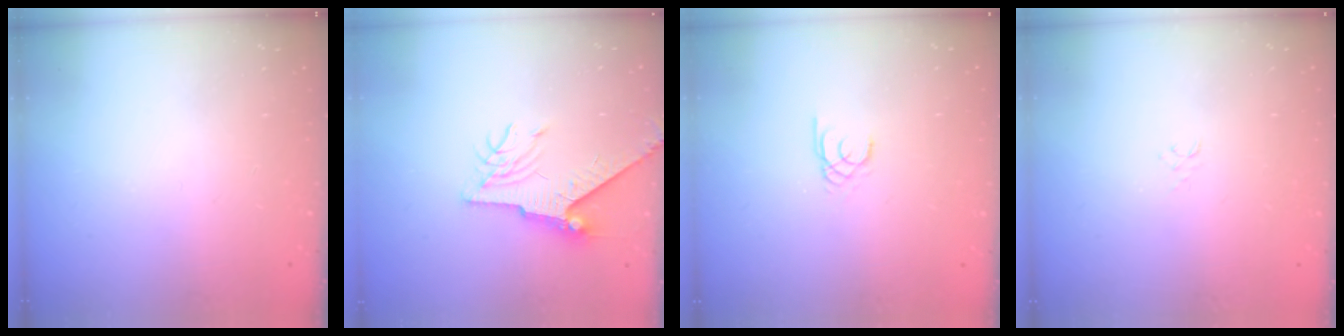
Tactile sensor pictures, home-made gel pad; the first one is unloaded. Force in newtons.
{"total": 7.8, "press": 7.7, "slide": 0.9}
{"total": 1.5, "press": 1.5, "slide": 0.1}
{"total": 3.1, "press": 3.1, "slide": 0.2}